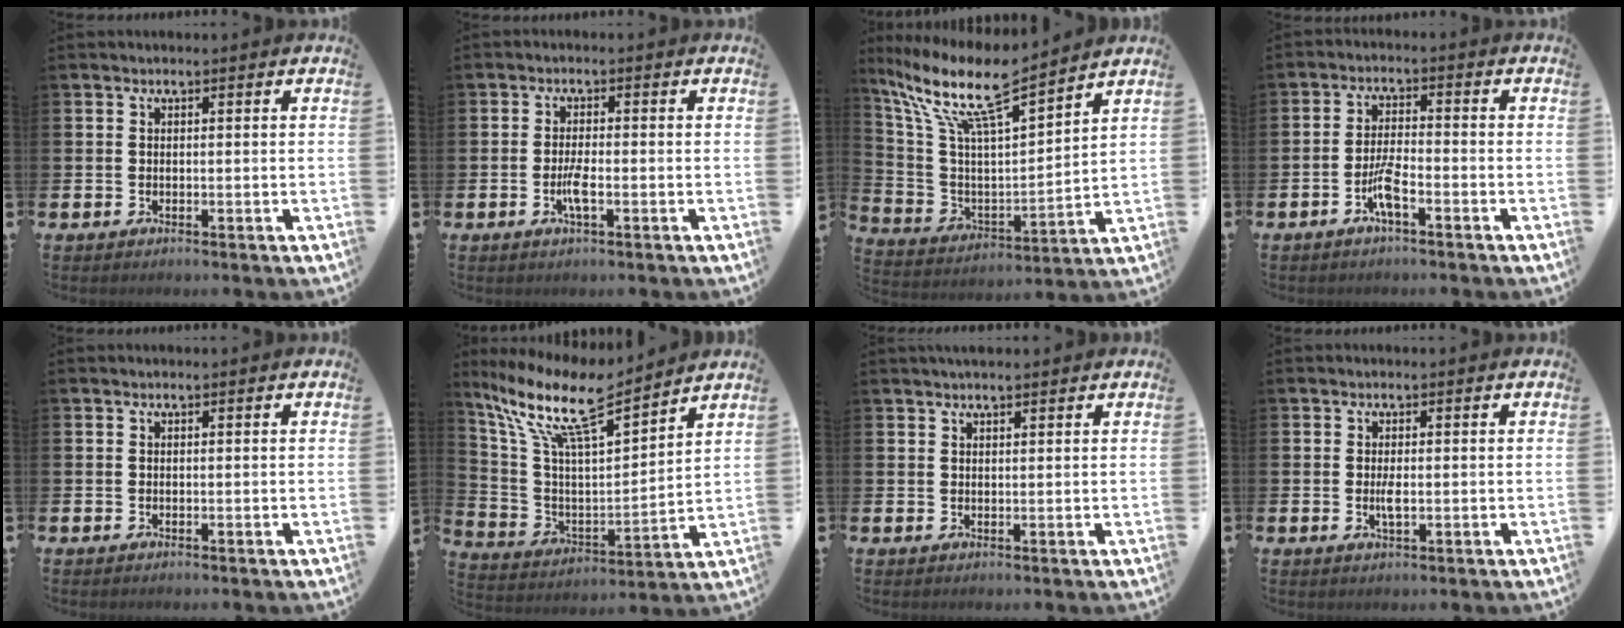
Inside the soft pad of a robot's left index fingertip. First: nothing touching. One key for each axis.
{"total": 2.6, "fx": -0.8, "fy": 0.5, "fz": 2.4, "tx": -0.051, "ty": 0.004, "tz": -0.012}
{"total": 11.7, "fx": 9.2, "fy": 1.8, "fz": 7.0, "tx": -0.176, "ty": -0.053, "tz": 0.153}
{"total": 4.0, "fx": -2.2, "fy": 0.7, "fz": 3.2, "tx": -0.077, "ty": 0.005, "tz": -0.043}
{"total": 0.0}
{"total": 12.6, "fx": 9.8, "fy": 2.8, "fz": 7.4, "tx": -0.187, "ty": -0.052, "tz": 0.166}
{"total": 2.0, "fx": 1.9, "fy": 0.4, "fz": 0.5, "tx": -0.004, "ty": -0.003, "tz": 0.033}
{"total": 1.8, "fx": 0.0, "fy": 0.5, "fz": 1.7, "tx": -0.033, "ty": 0.000, "tz": -0.001}